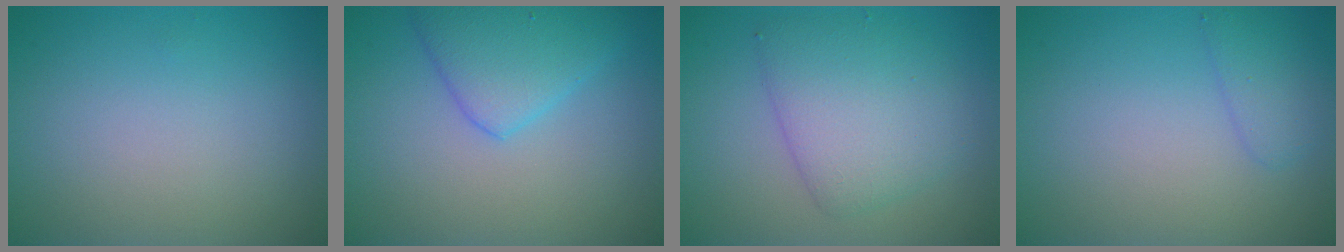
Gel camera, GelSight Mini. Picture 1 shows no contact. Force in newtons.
{"total": 3.9, "press": 3.9, "slide": 0.2}
{"total": 5.1, "press": 5.1, "slide": 0.1}
{"total": 1.7, "press": 1.7, "slide": 0.1}